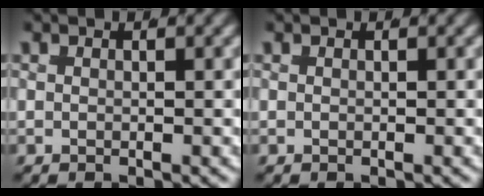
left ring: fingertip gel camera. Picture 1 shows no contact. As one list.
[{"total": 0.0}]